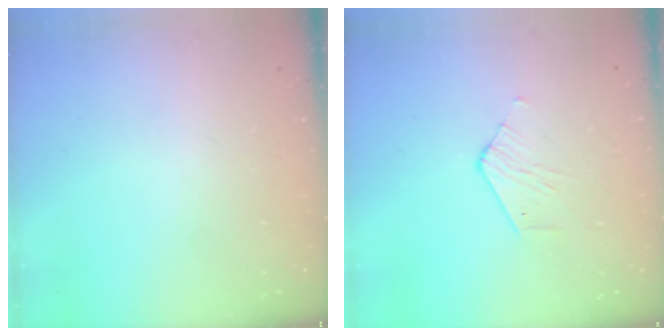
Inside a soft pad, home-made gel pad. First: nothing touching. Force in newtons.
{"total": 2.4, "press": 2.4, "slide": 0.2}